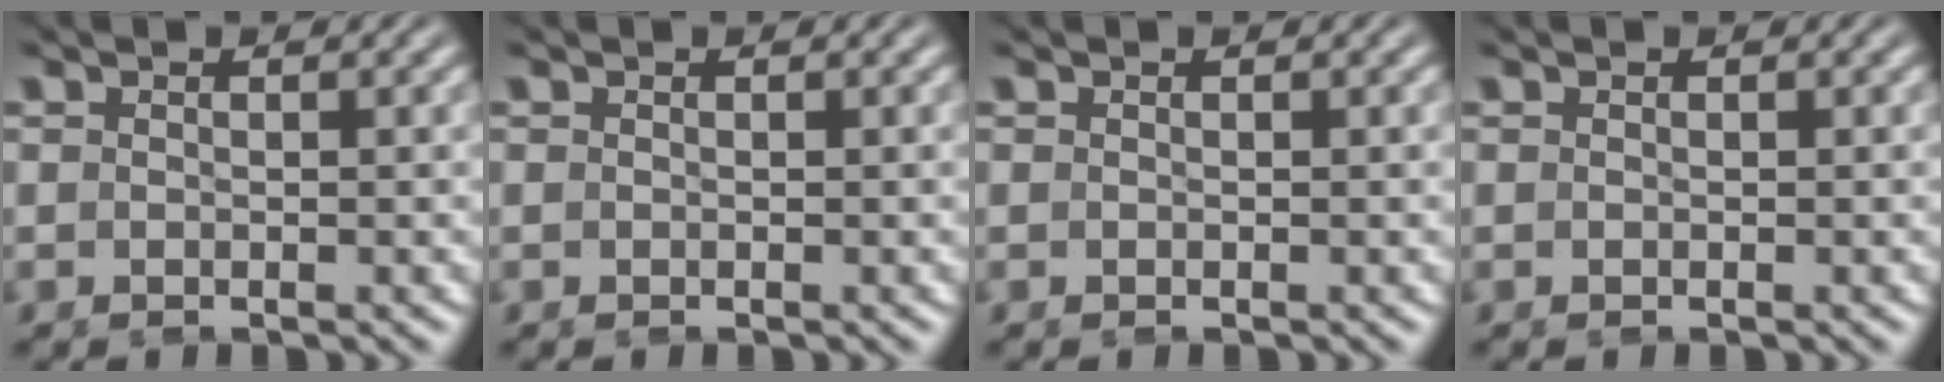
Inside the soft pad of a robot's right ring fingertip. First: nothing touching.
{"total": 0.0}
{"total": 0.0}
{"total": 0.0}